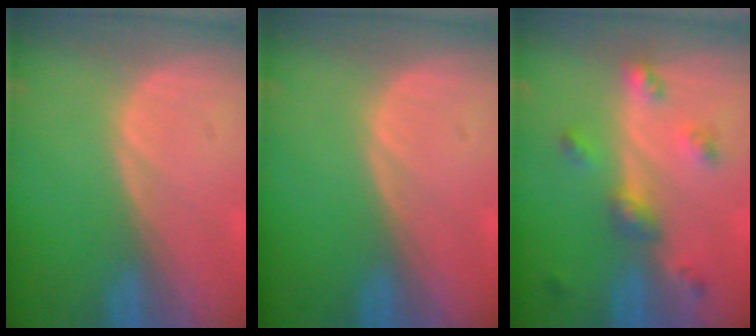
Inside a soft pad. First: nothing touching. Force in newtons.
{"total": 0.0}
{"total": 5.0, "press": 4.9, "slide": 0.6}